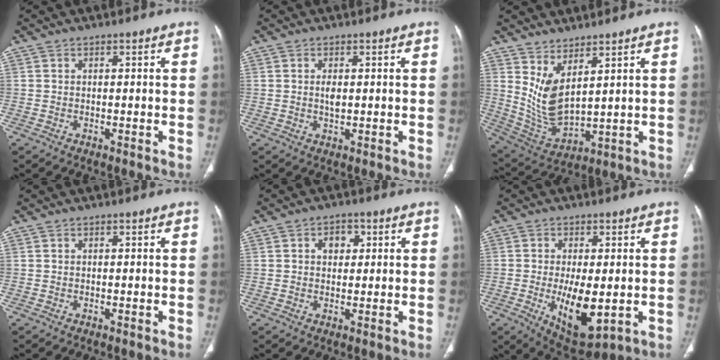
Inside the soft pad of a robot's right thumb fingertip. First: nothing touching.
{"total": 2.0, "force": [0.3, 1.0, 1.8], "torque": [-0.032, -0.002, 0.008]}
{"total": 9.4, "force": [4.6, 3.6, 7.4], "torque": [-0.142, -0.049, 0.113]}
{"total": 0.0}
{"total": 3.8, "force": [1.1, 2.8, 2.2], "torque": [-0.014, 0.000, 0.014]}
{"total": 11.3, "force": [-1.9, 4.9, 10.0], "torque": [-0.154, -0.023, -0.016]}